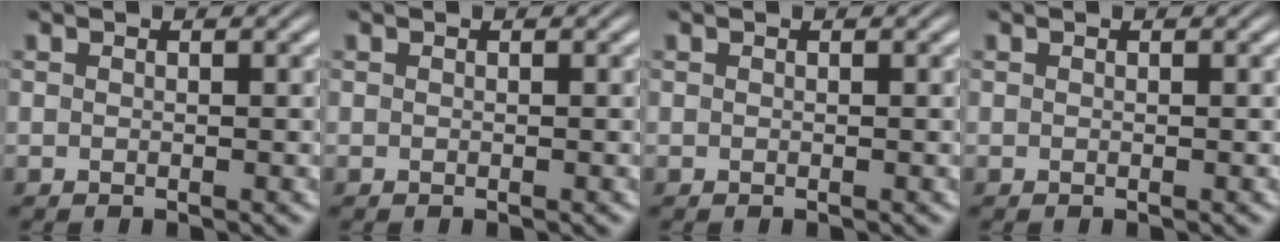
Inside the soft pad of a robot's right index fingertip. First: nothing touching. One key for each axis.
{"total": 0.0}
{"total": 0.0}
{"total": 0.0}